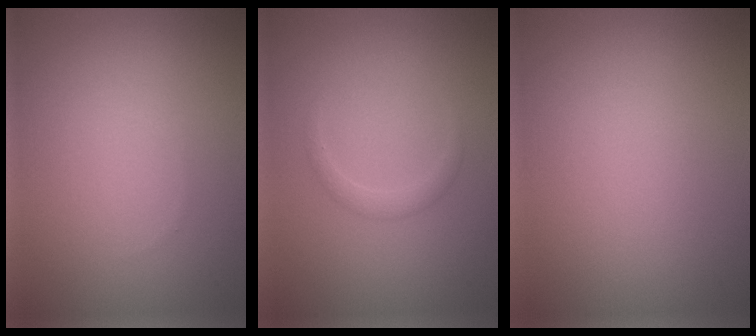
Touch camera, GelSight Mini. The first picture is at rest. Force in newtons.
{"total": 1.1, "press": 1.1, "slide": 0.0}
{"total": 0.0}